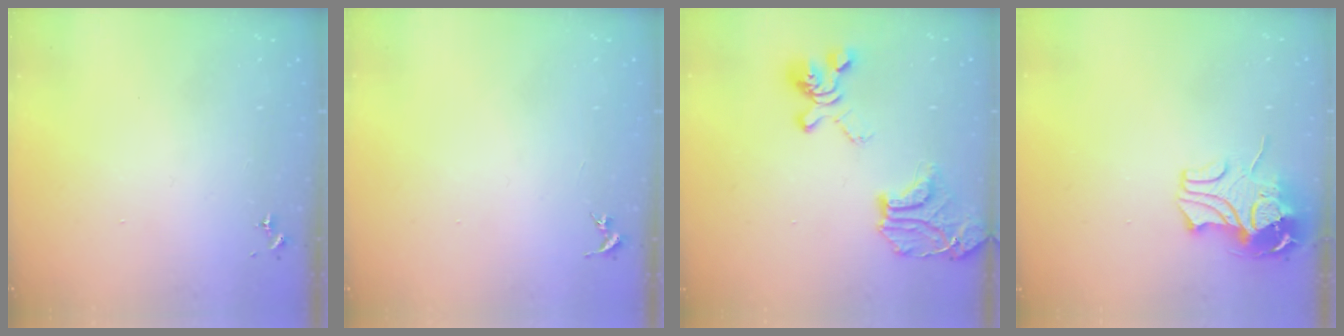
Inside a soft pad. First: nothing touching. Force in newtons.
{"total": 0.0}
{"total": 20.9, "press": 20.8, "slide": 2.0}
{"total": 11.6, "press": 11.5, "slide": 1.6}